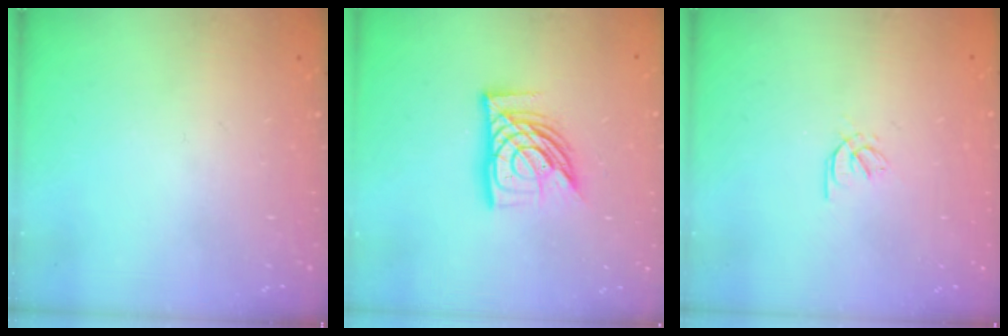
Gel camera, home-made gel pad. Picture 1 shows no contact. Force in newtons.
{"total": 12.7, "press": 12.6, "slide": 1.5}
{"total": 2.0, "press": 1.9, "slide": 0.6}